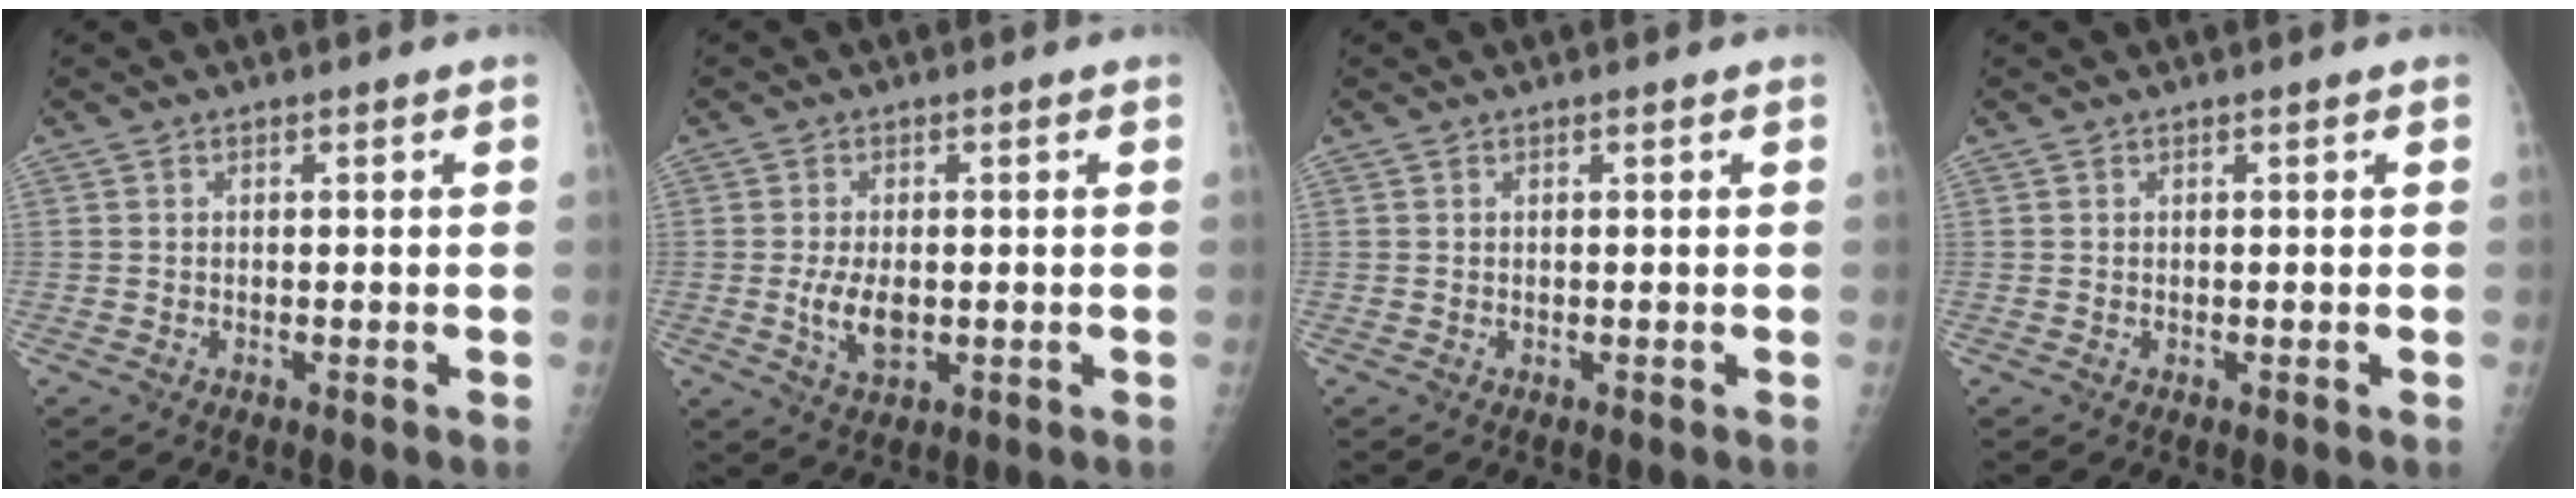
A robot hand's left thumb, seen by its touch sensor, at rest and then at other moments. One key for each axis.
{"total": 5.3, "fx": -0.6, "fy": 2.8, "fz": 4.5, "tx": -0.082, "ty": -0.009, "tz": -0.006}
{"total": 0.0}
{"total": 0.0}